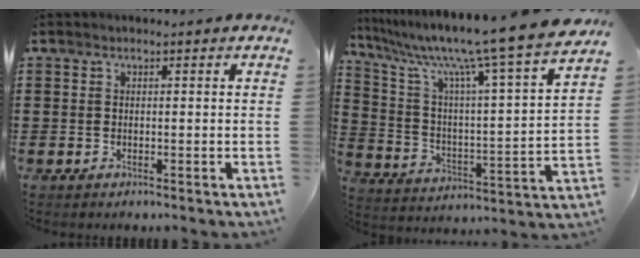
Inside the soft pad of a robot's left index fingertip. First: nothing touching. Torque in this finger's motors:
{"motor_torque": [1.61, 0.53, 1.05, 0.21]}